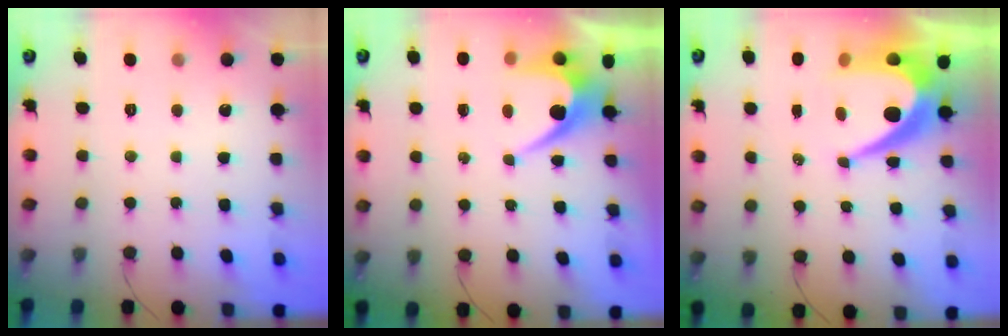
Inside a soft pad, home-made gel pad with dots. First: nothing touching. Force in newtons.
{"total": 6.5, "press": 6.4, "slide": 0.6}
{"total": 11.2, "press": 11.2, "slide": 0.9}